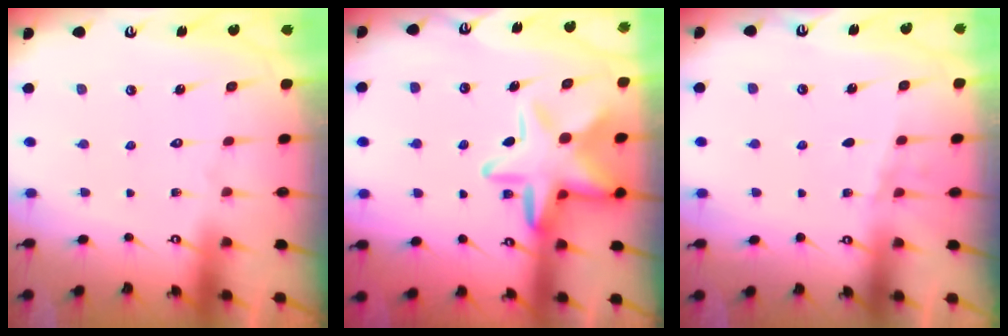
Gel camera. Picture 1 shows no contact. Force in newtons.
{"total": 15.5, "press": 15.4, "slide": 1.5}
{"total": 4.3, "press": 3.5, "slide": 2.5}